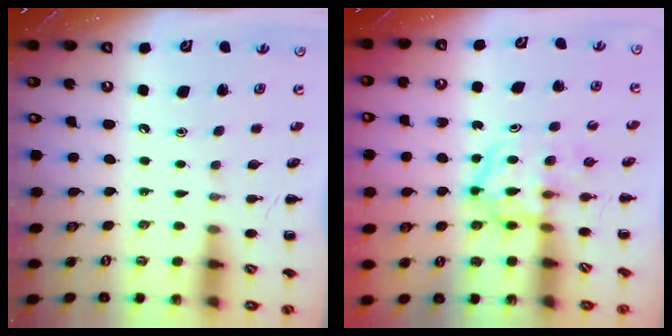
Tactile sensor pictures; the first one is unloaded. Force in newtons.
{"total": 3.9, "press": 3.9, "slide": 0.4}